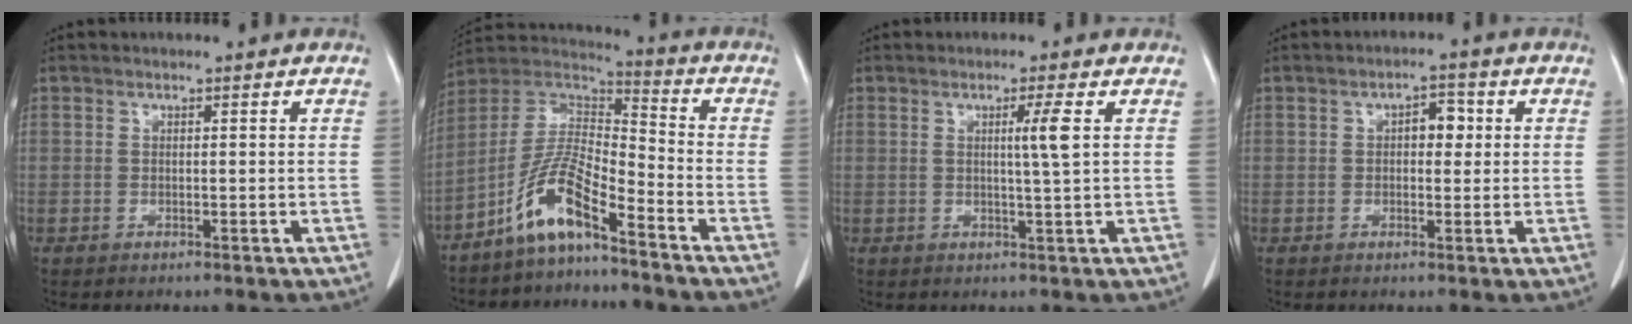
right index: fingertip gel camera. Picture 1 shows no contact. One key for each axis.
{"total": 10.4, "fx": -7.0, "fy": 1.8, "fz": 7.5, "tx": -0.165, "ty": 0.012, "tz": -0.136}
{"total": 3.4, "fx": 0.8, "fy": -0.8, "fz": 3.2, "tx": -0.055, "ty": -0.006, "tz": 0.014}
{"total": 3.5, "fx": 0.6, "fy": 1.9, "fz": 2.9, "tx": -0.040, "ty": 0.012, "tz": 0.008}